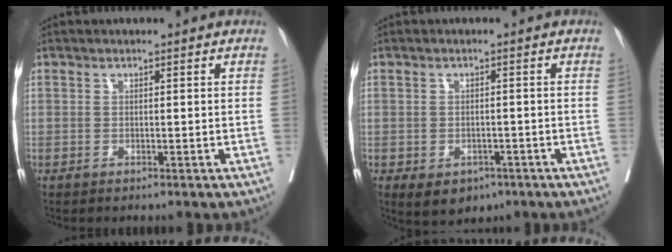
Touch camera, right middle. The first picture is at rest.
{"total": 5.7, "force": [-3.3, 3.8, 2.5], "torque": [-0.029, -0.001, -0.040]}